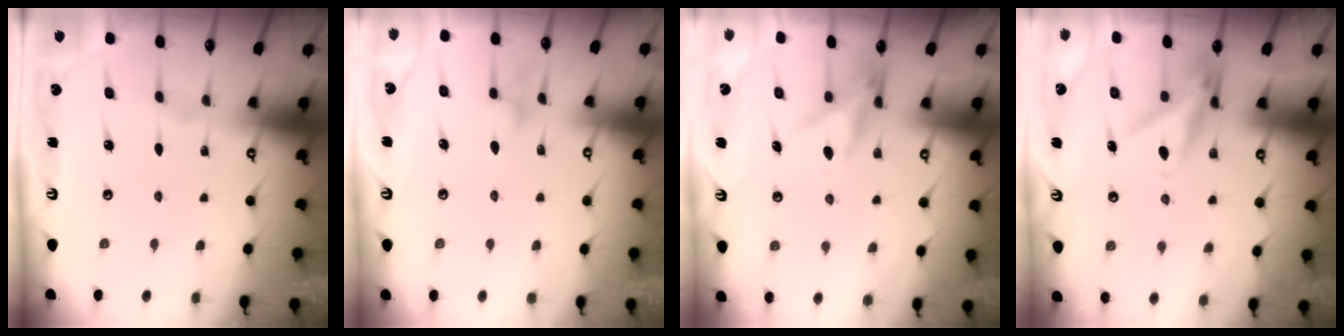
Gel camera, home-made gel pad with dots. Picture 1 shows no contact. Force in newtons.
{"total": 9.0, "press": 9.0, "slide": 0.8}
{"total": 9.9, "press": 9.9, "slide": 0.9}
{"total": 10.0, "press": 9.9, "slide": 1.7}